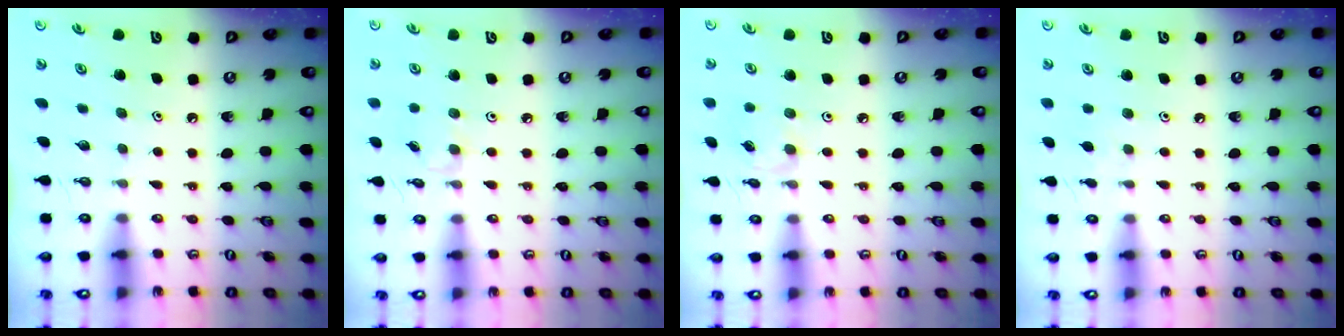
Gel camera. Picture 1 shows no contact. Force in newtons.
{"total": 1.9, "press": 1.9, "slide": 0.4}
{"total": 3.3, "press": 3.3, "slide": 0.3}
{"total": 3.4, "press": 3.3, "slide": 0.7}